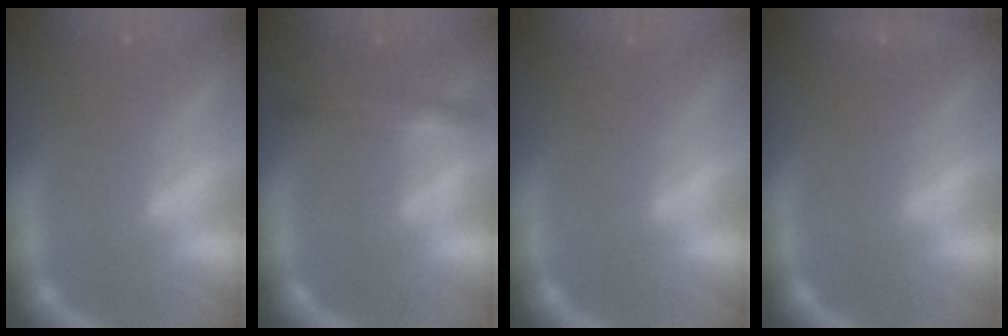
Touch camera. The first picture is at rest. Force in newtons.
{"total": 3.0}
{"total": 0.0}
{"total": 1.9}